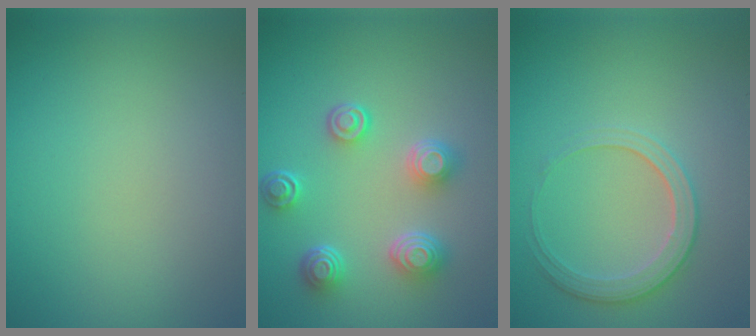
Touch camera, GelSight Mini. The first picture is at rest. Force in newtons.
{"total": 4.5, "press": 3.5, "slide": 2.8}
{"total": 2.8, "press": 2.7, "slide": 0.8}